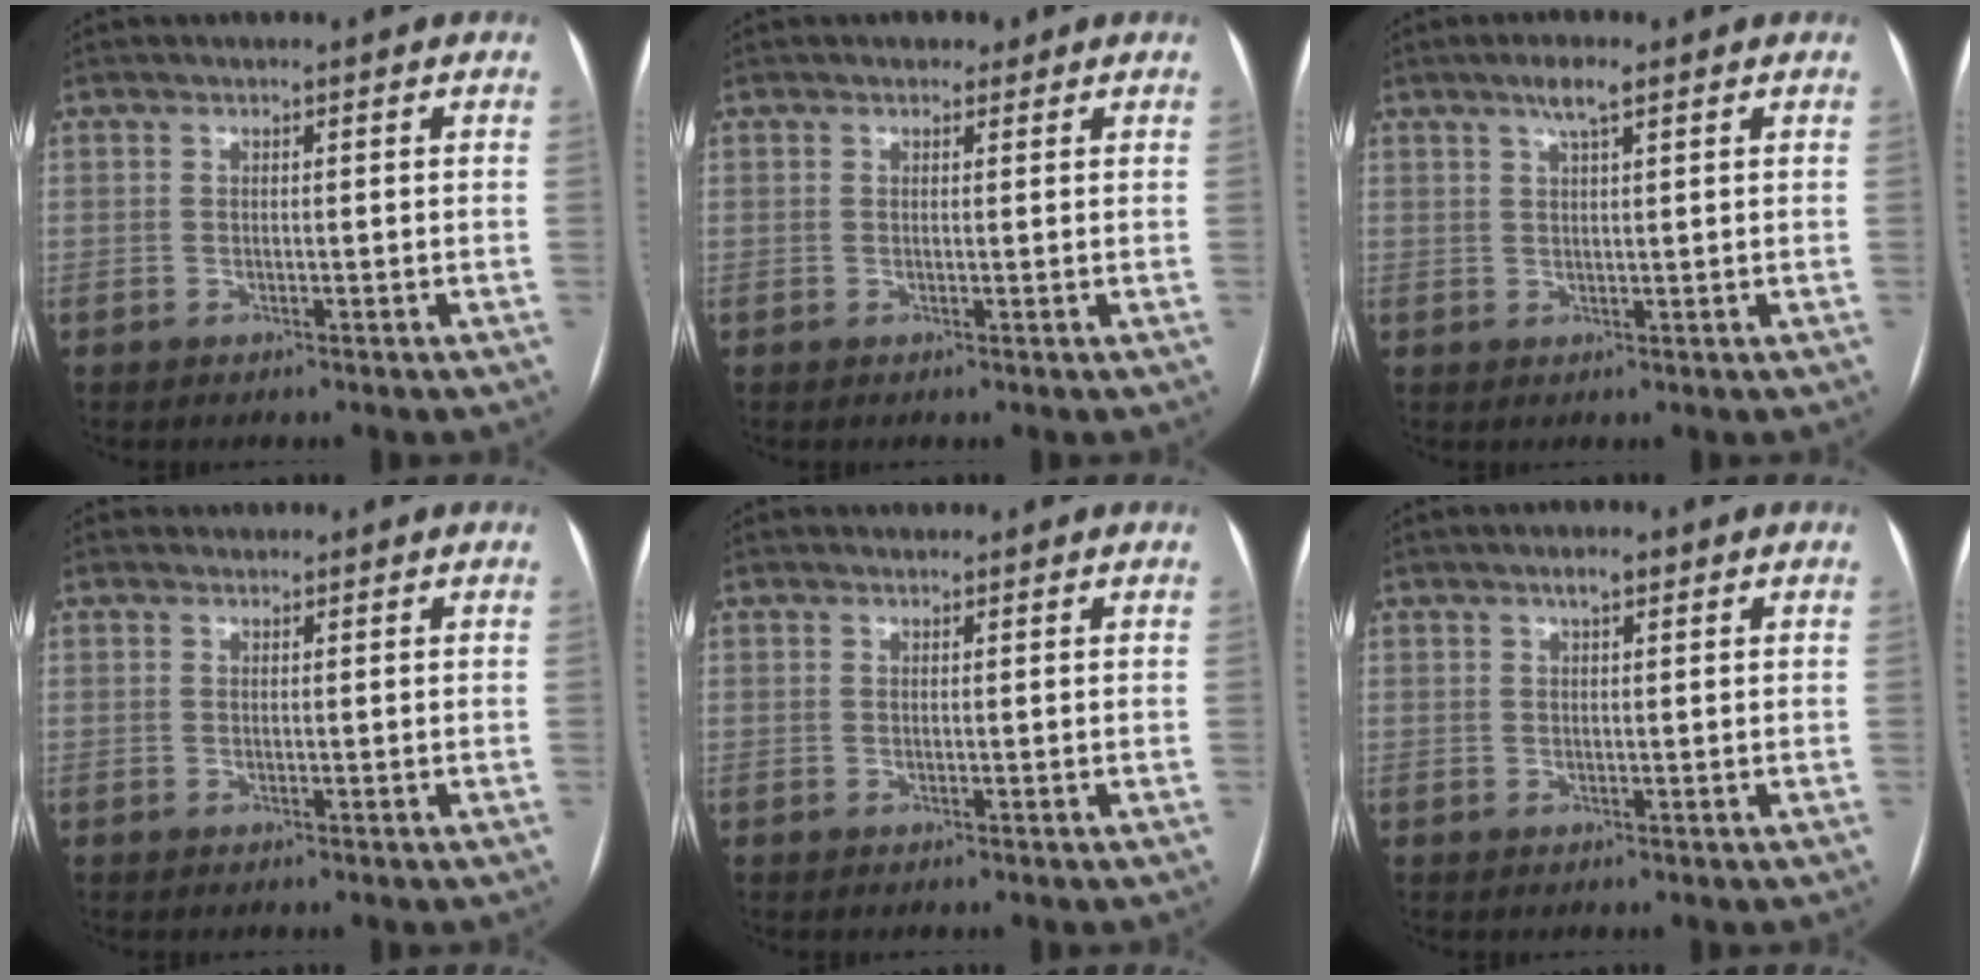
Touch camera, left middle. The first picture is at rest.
{"total": 1.3, "force": [0.9, 0.9, 0.4], "torque": [-0.009, 0.003, 0.010]}
{"total": 3.2, "force": [2.0, 0.3, 2.5], "torque": [-0.052, 0.005, 0.037]}
{"total": 0.5, "force": [0.5, 0.3, -0.1], "torque": [-0.004, 0.002, 0.008]}
{"total": 0.5, "force": [0.5, 0.2, -0.1], "torque": [-0.008, 0.004, 0.008]}
{"total": 1.8, "force": [1.1, 0.5, 1.3], "torque": [-0.027, 0.005, 0.018]}